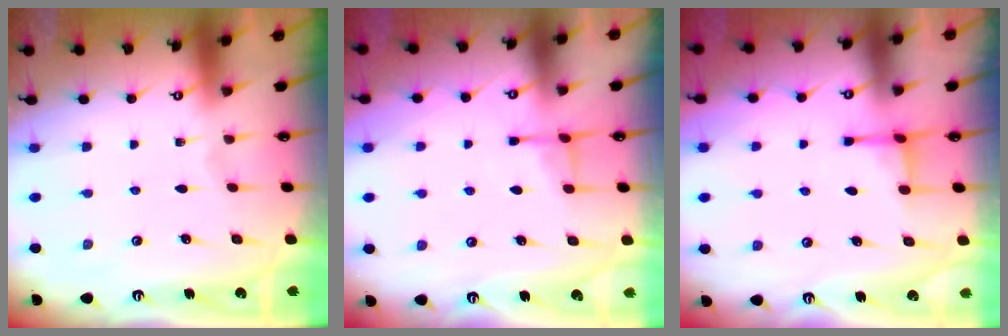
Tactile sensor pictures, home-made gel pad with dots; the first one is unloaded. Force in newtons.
{"total": 3.8, "press": 3.7, "slide": 0.7}
{"total": 2.6, "press": 2.6, "slide": 0.7}